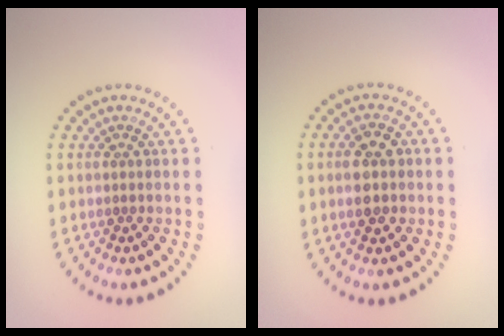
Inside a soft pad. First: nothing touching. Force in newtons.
{"total": 3.6, "press": 3.5, "slide": 0.2}